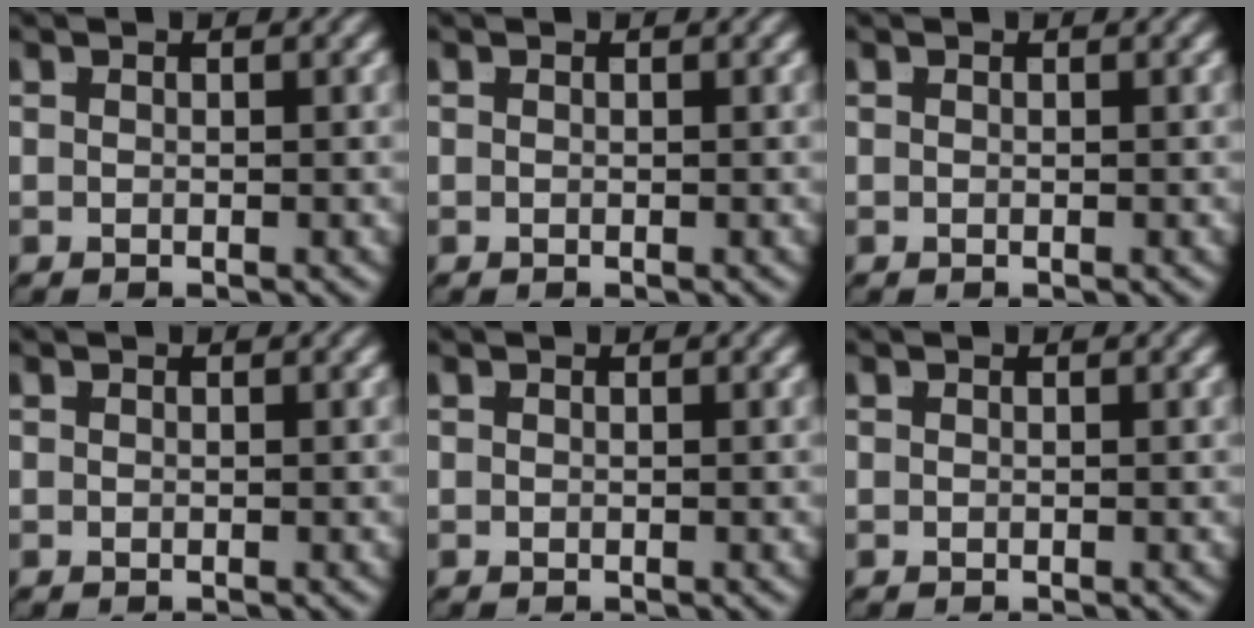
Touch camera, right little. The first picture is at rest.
{"total": 0.0}
{"total": 0.0}
{"total": 0.0}
{"total": 0.0}
{"total": 0.0}